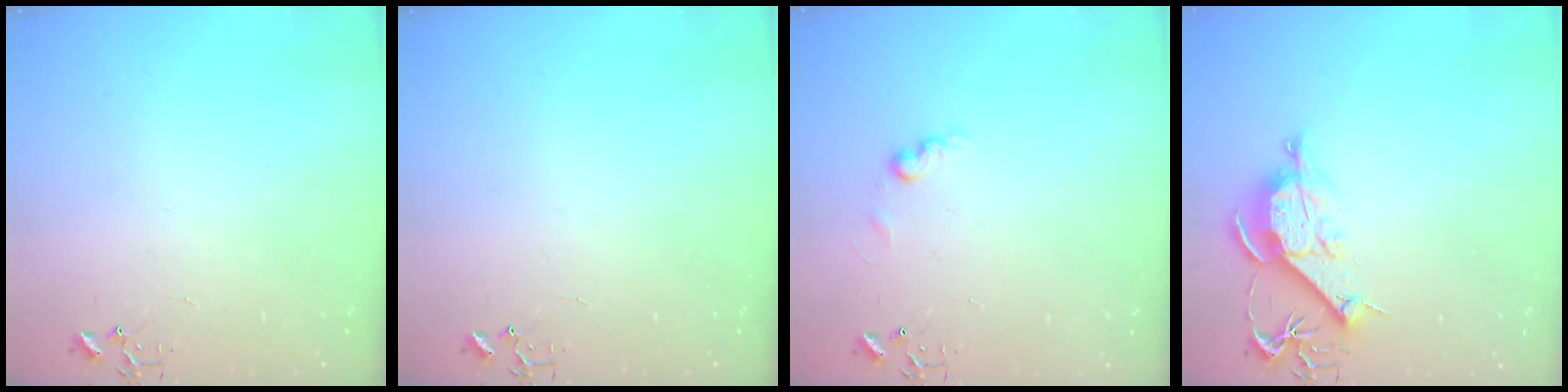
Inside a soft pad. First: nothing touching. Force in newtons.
{"total": 0.0}
{"total": 6.4, "press": 6.4, "slide": 0.5}
{"total": 9.9, "press": 9.9, "slide": 0.6}